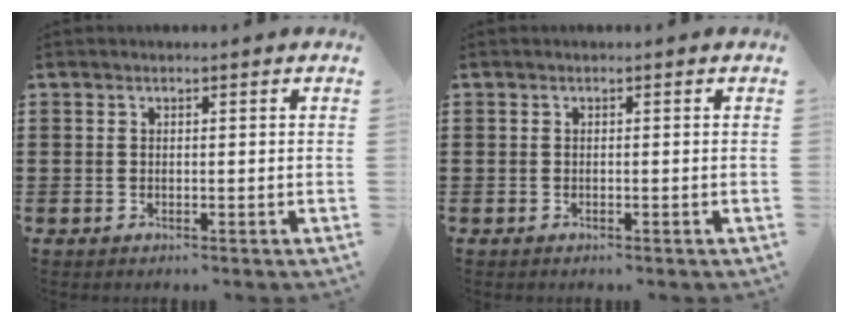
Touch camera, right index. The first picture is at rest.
{"total": 0.0}